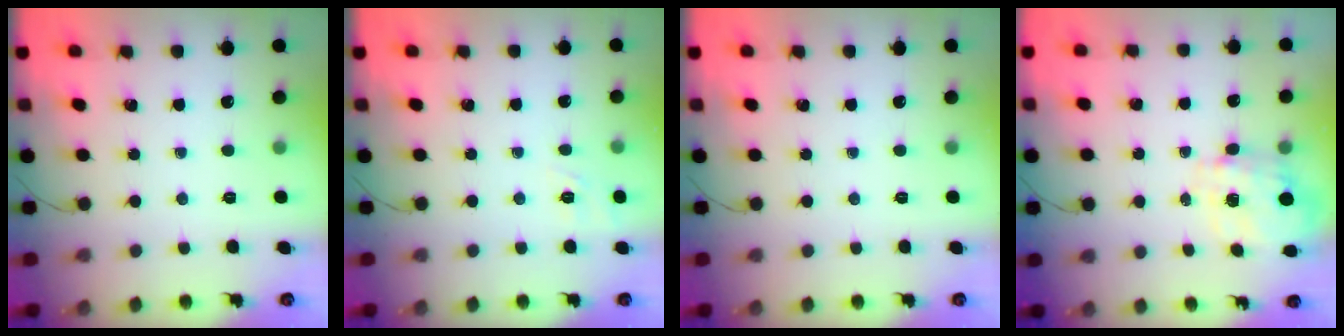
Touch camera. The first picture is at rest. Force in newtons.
{"total": 1.6, "press": 0.4, "slide": 1.5}
{"total": 0.0}
{"total": 3.5, "press": 3.4, "slide": 1.0}